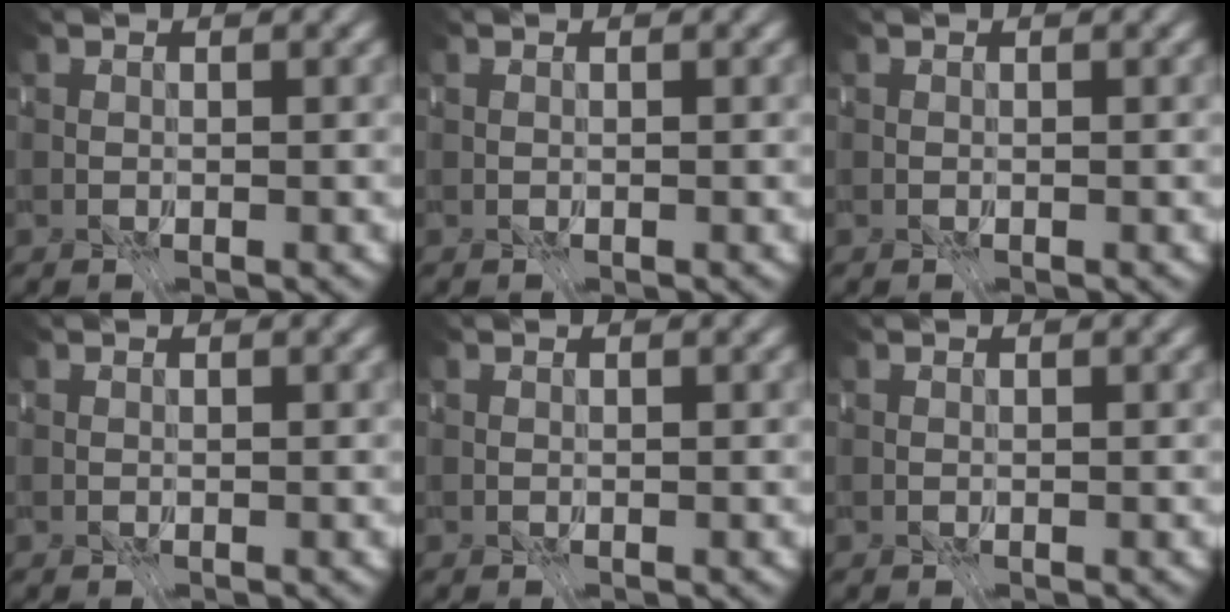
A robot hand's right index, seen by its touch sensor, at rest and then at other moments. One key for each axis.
{"total": 0.7, "fx": -0.3, "fy": -0.5, "fz": -0.5, "tx": 0.005, "ty": -0.002, "tz": 0.000}
{"total": 0.0}
{"total": 0.0}
{"total": 0.0}
{"total": 0.0}